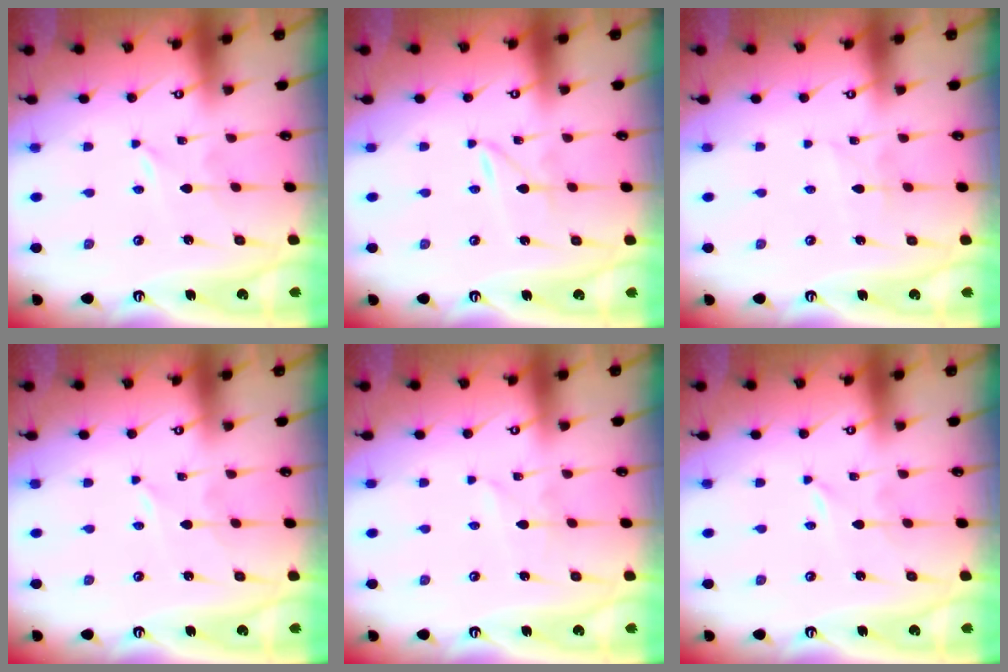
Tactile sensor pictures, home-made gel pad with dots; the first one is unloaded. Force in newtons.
{"total": 1.6, "press": 1.6, "slide": 0.2}
{"total": 2.9, "press": 2.9, "slide": 0.4}
{"total": 0.5, "press": 0.5, "slide": 0.1}
{"total": 1.9, "press": 1.9, "slide": 0.3}
{"total": 0.0}